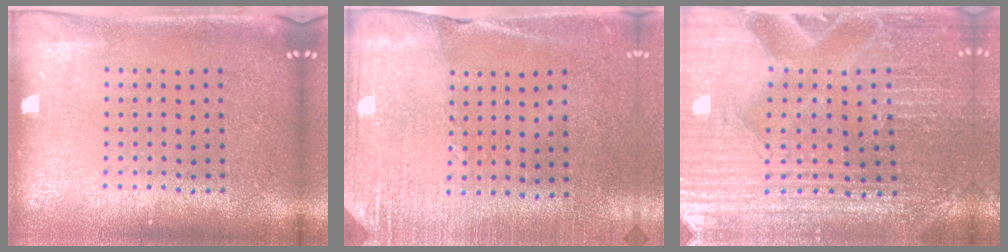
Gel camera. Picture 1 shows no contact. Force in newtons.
{"total": 2.6, "press": 2.4, "slide": 1.1}
{"total": 3.4, "press": 3.3, "slide": 0.4}